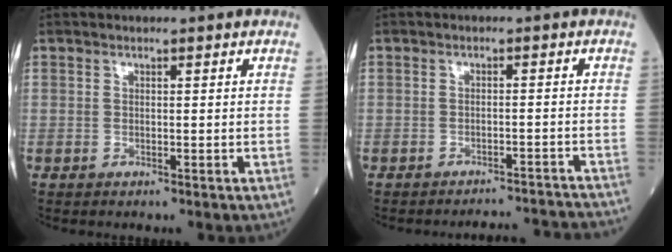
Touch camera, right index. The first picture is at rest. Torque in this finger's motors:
{"motor_torque": [-0.39, -0.33, -0.66, -0.21]}